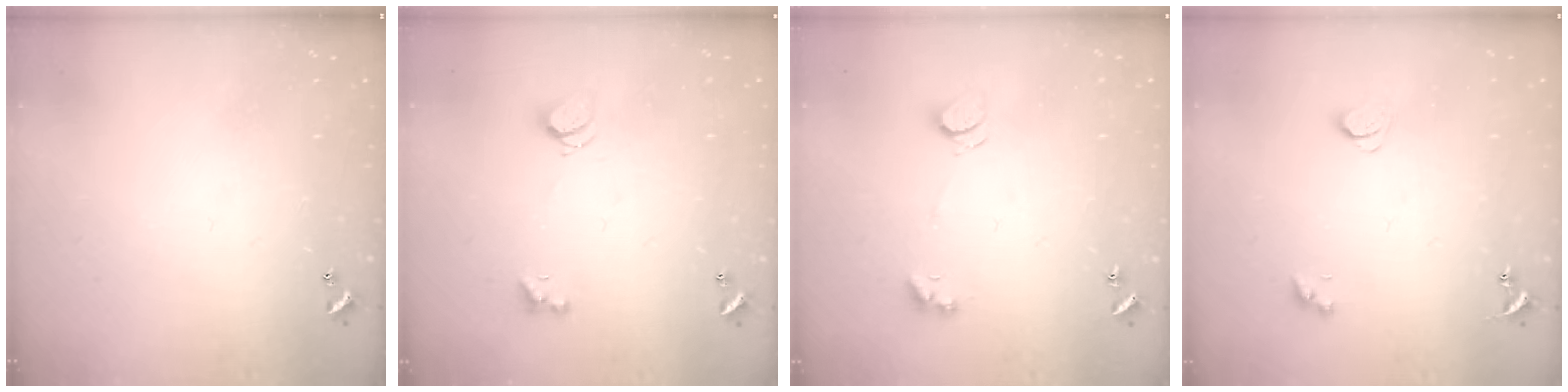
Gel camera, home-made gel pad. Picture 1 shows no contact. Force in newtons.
{"total": 2.5, "press": 2.5, "slide": 0.6}
{"total": 2.2, "press": 2.2, "slide": 0.4}
{"total": 2.1, "press": 2.1, "slide": 0.4}